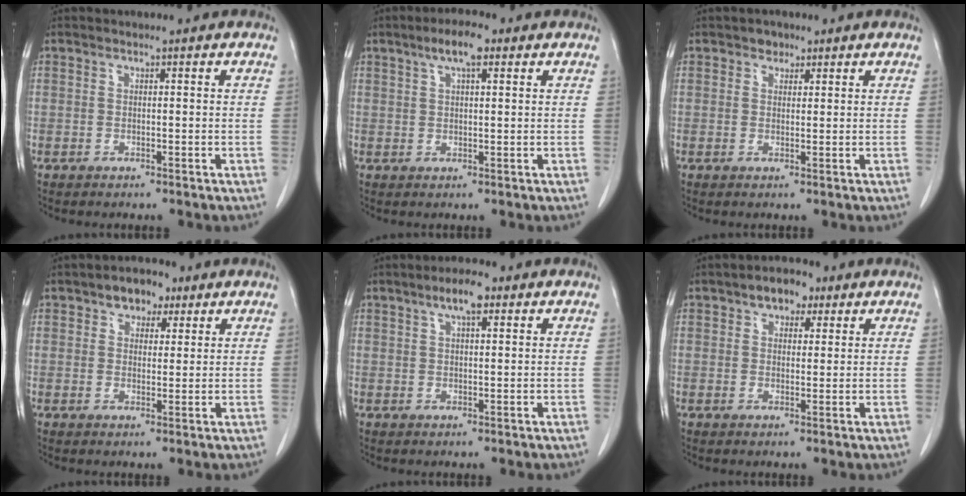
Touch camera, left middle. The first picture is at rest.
{"total": 4.7, "force": [2.6, 1.2, 3.7], "torque": [-0.071, 0.011, 0.043]}
{"total": 1.6, "force": [1.0, 1.2, 0.4], "torque": [-0.004, 0.001, 0.014]}
{"total": 4.7, "force": [2.7, 3.0, 2.3], "torque": [-0.030, 0.015, 0.041]}
{"total": 4.3, "force": [2.5, 1.2, 3.3], "torque": [-0.062, 0.009, 0.041]}
{"total": 4.5, "force": [2.5, 2.7, 2.5], "torque": [-0.034, 0.017, 0.037]}